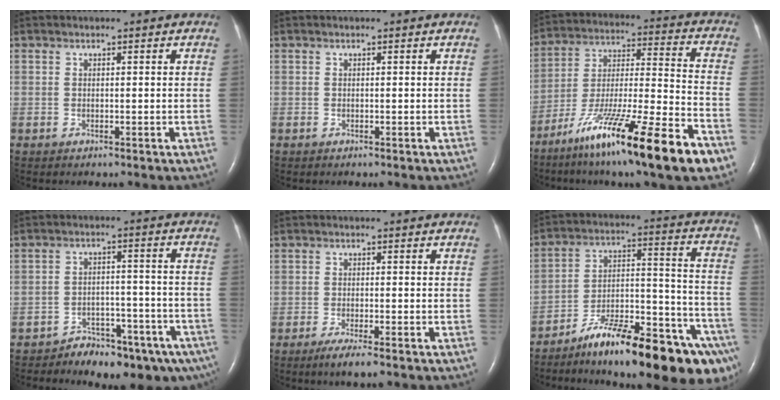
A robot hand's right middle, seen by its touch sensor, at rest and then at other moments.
{"total": 0.0}
{"total": 22.9, "force": [-14.4, 1.0, 17.8], "torque": [-0.276, -0.044, -0.248]}
{"total": 11.2, "force": [-9.0, 4.0, 5.4], "torque": [-0.053, 0.033, -0.123]}
{"total": 4.0, "force": [-2.7, 0.3, 3.0], "torque": [-0.056, -0.012, -0.042]}
{"total": 23.5, "force": [-16.7, 4.2, 15.9], "torque": [-0.168, 0.034, -0.255]}